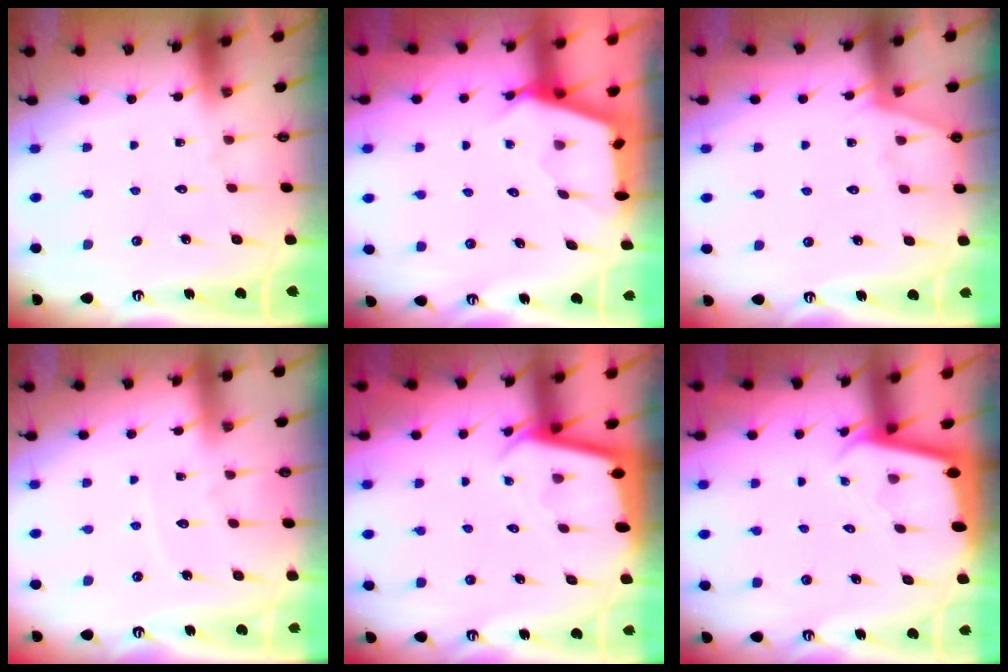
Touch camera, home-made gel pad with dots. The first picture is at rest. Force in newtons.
{"total": 2.7, "press": 2.7, "slide": 0.3}
{"total": 5.7, "press": 5.7, "slide": 0.7}
{"total": 3.5, "press": 3.5, "slide": 0.5}
{"total": 2.3, "press": 2.3, "slide": 0.1}
{"total": 1.9, "press": 1.9, "slide": 0.1}